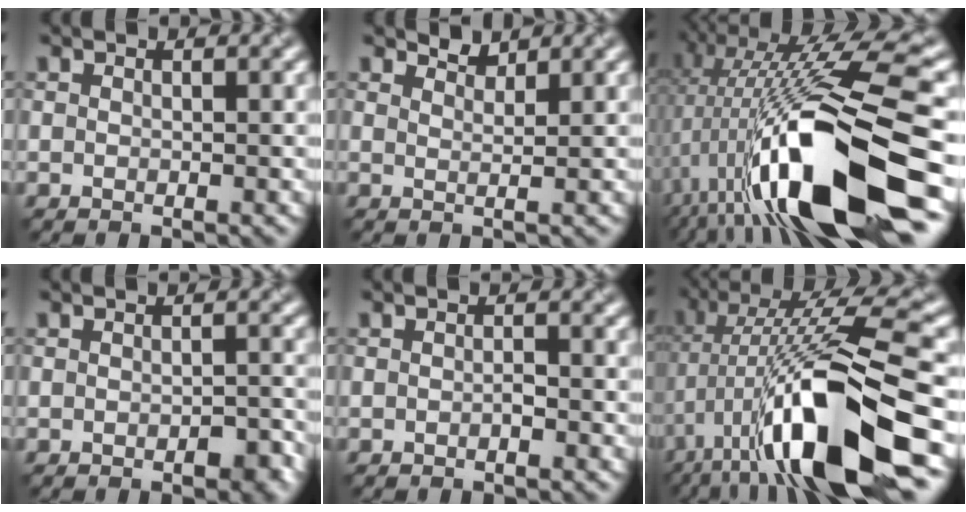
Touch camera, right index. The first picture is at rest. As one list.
[{"total": 1.0, "force": [1.0, 0.0, 0.1], "torque": [0.000, -0.004, 0.012]}, {"total": 15.8, "force": [-4.2, 4.0, 14.6], "torque": [-0.254, 0.007, -0.070]}, {"total": 2.0, "force": [-1.4, 0.9, 1.1], "torque": [-0.016, -0.007, -0.017]}, {"total": 0.9, "force": [-0.8, 0.1, 0.2], "torque": [-0.005, -0.001, -0.015]}, {"total": 13.1, "force": [-4.4, 2.9, 12.0], "torque": [-0.205, 0.011, -0.074]}]